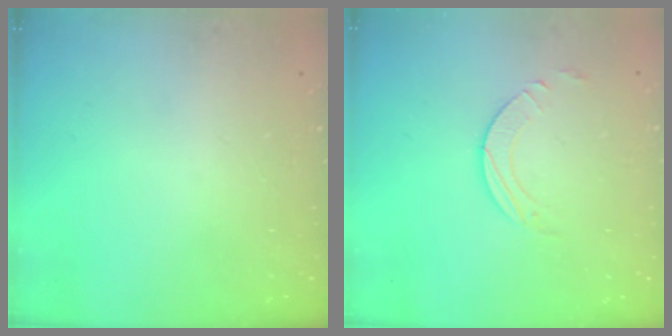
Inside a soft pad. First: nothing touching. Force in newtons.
{"total": 2.7, "press": 2.7, "slide": 0.2}